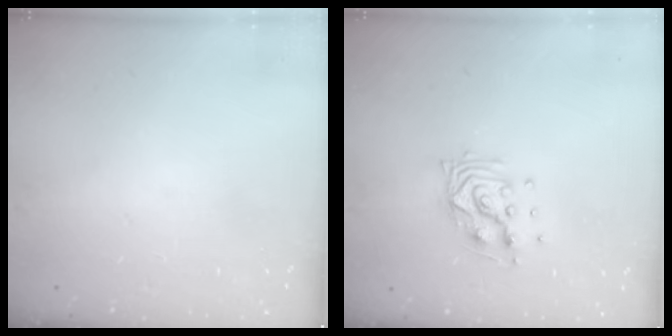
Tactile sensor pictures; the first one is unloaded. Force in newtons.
{"total": 9.5, "press": 9.5, "slide": 0.4}